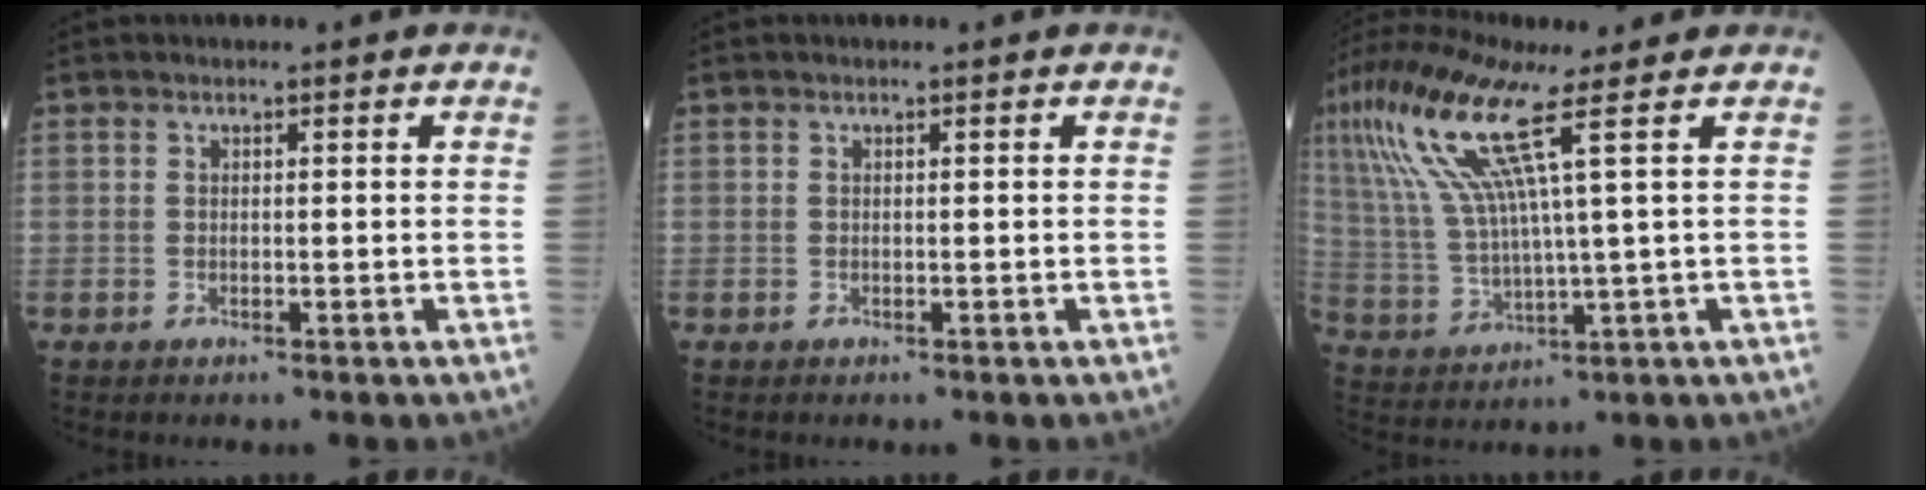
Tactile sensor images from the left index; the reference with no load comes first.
{"total": 0.0}
{"total": 12.2, "force": [6.0, -0.3, 10.6], "torque": [-0.244, 0.014, 0.124]}